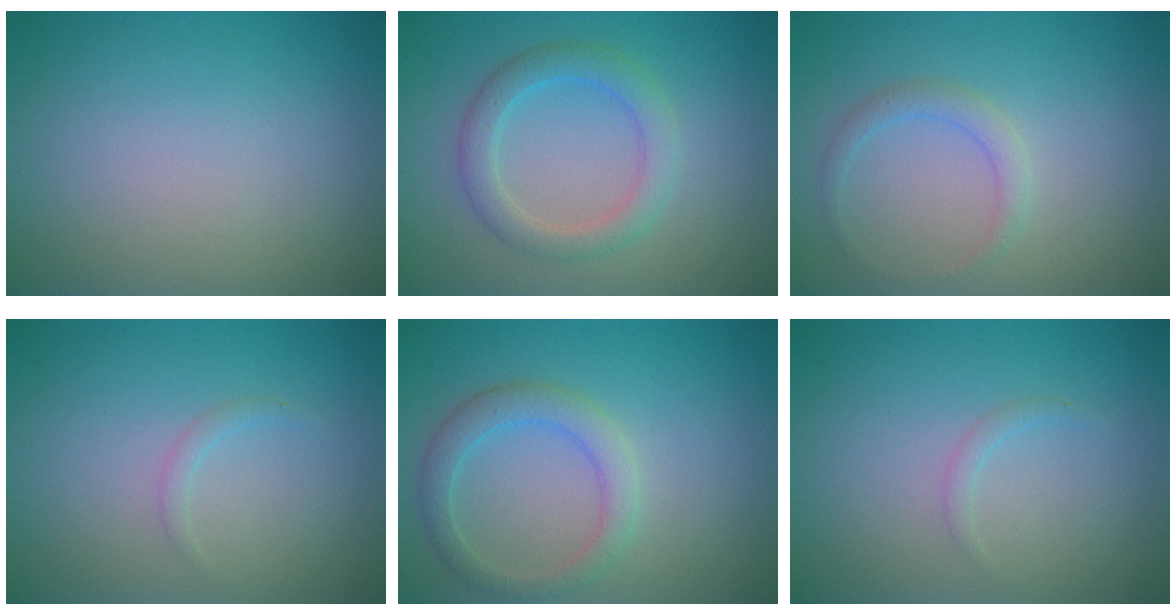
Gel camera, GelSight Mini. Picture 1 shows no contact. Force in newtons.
{"total": 3.2, "press": 3.2, "slide": 0.1}
{"total": 1.5, "press": 1.5, "slide": 0.0}
{"total": 0.7, "press": 0.7, "slide": 0.1}
{"total": 2.8, "press": 2.8, "slide": 0.1}
{"total": 0.7, "press": 0.7, "slide": 0.1}